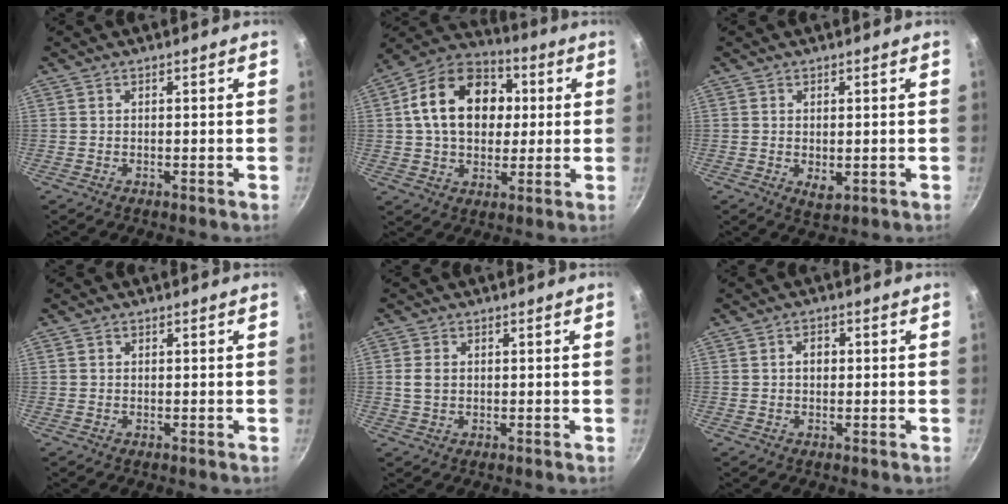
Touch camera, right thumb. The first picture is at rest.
{"total": 18.4, "force": [3.0, 13.6, 12.1], "torque": [-0.171, 0.023, 0.036]}
{"total": 2.9, "force": [-0.1, 1.7, 2.3], "torque": [-0.036, -0.010, 0.002]}
{"total": 0.7, "force": [0.2, 0.6, 0.2], "torque": [-0.002, 0.004, 0.002]}
{"total": 3.1, "force": [0.4, 2.3, 2.0], "torque": [-0.036, 0.003, 0.006]}
{"total": 2.6, "force": [0.3, 2.0, 1.6], "torque": [-0.013, 0.006, 0.002]}